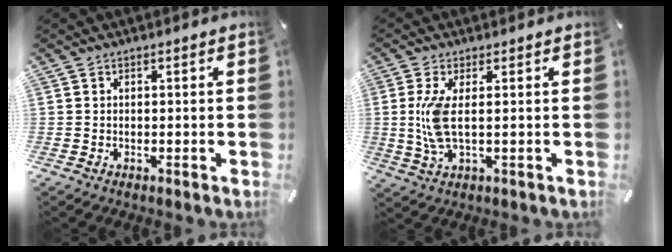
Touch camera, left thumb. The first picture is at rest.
{"total": 7.7, "force": [0.8, 2.2, 7.3], "torque": [-0.164, -0.013, 0.010]}